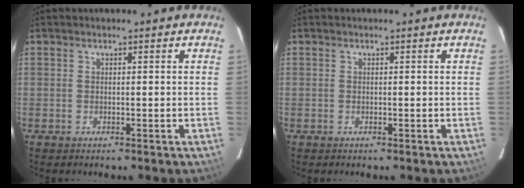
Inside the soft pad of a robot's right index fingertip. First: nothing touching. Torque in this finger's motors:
{"motor_torque": [0.02, 0.01, 0.03, 0.00]}